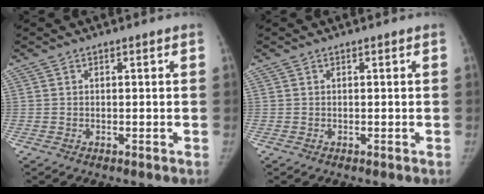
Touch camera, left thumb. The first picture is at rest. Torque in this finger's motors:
{"motor_torque": [0.00, 0.00, 0.08, -0.08, 0.00]}